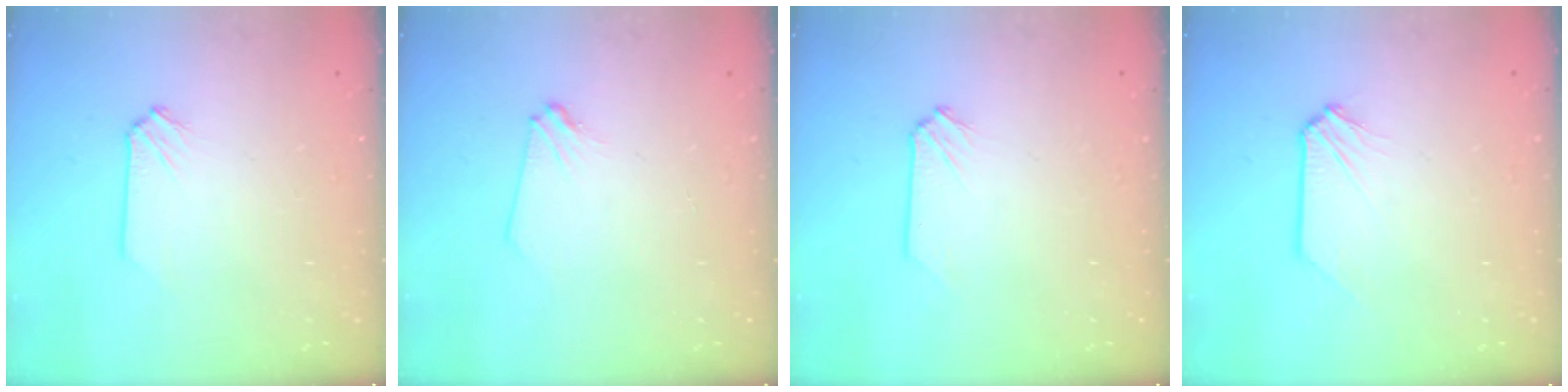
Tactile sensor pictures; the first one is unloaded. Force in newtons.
{"total": 1.6, "press": 1.6, "slide": 0.3}
{"total": 0.0}
{"total": 0.0}